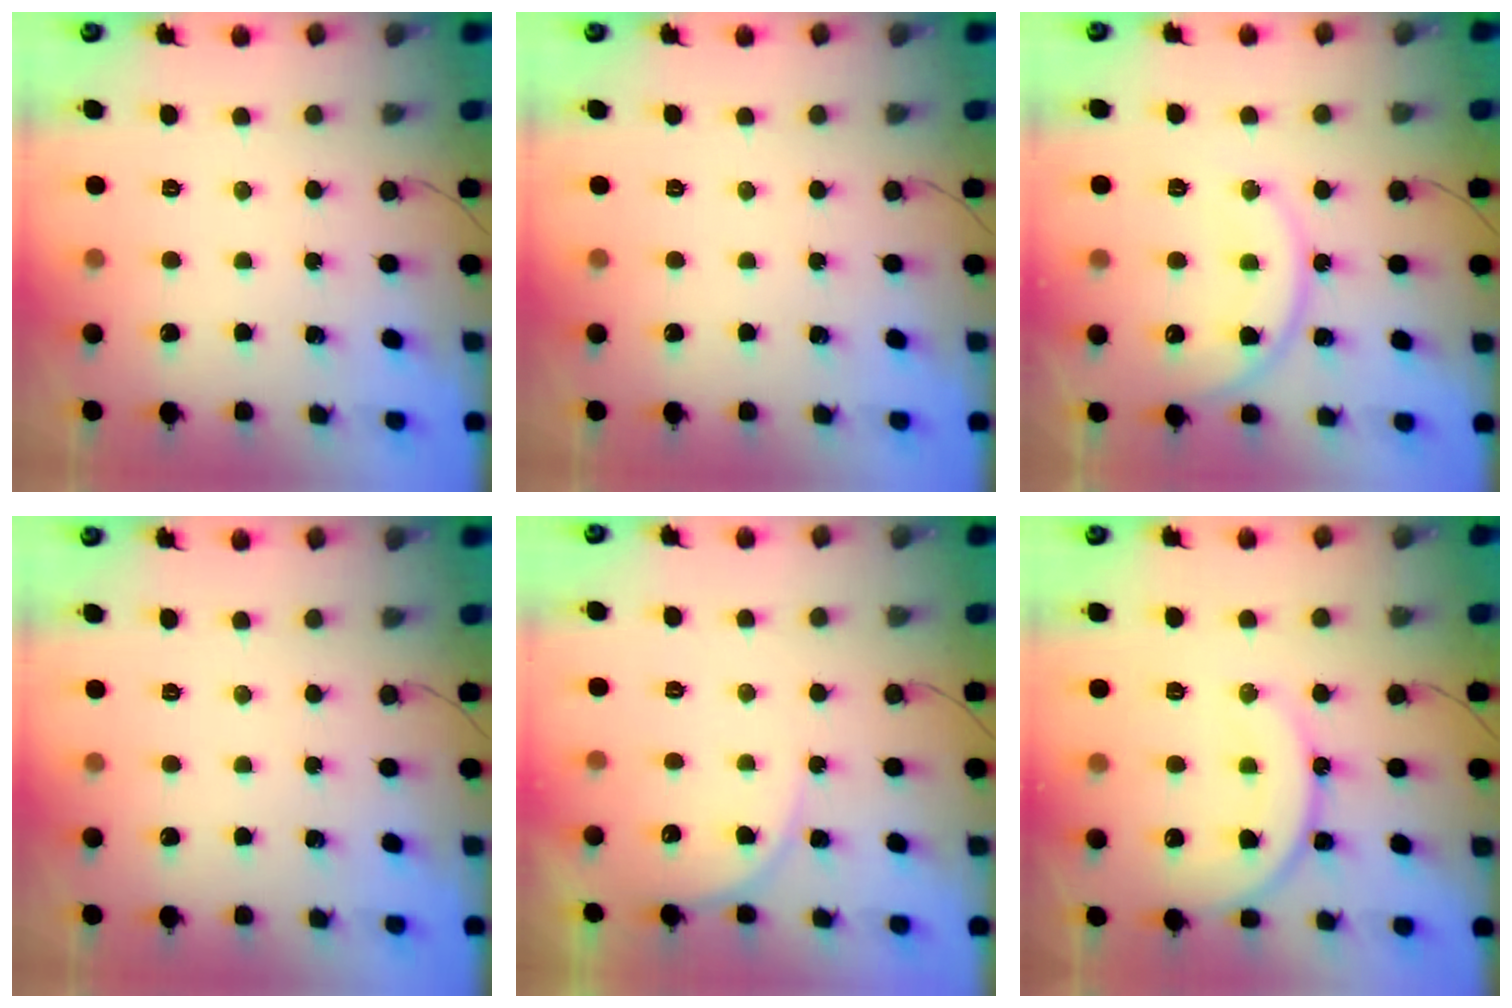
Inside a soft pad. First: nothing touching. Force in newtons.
{"total": 0.0}
{"total": 11.8, "press": 11.8, "slide": 0.8}
{"total": 0.0}
{"total": 5.8, "press": 5.8, "slide": 0.4}
{"total": 14.5, "press": 14.4, "slide": 1.8}